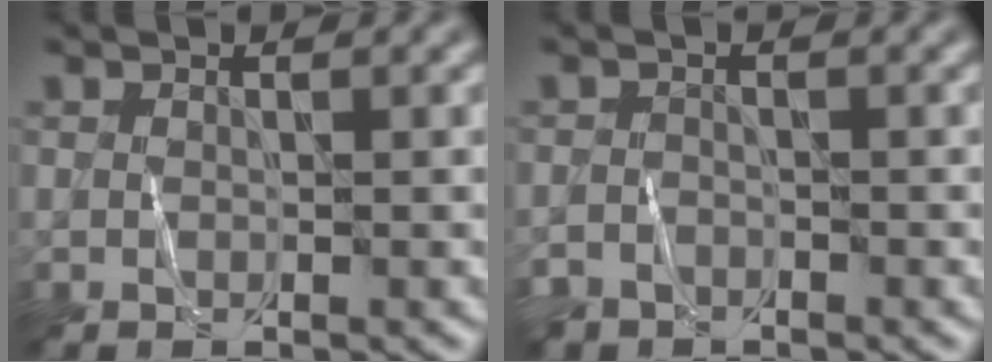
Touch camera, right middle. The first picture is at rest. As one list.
[{"total": 2.3, "force": [-1.9, 1.2, 0.1], "torque": [0.002, 0.001, -0.034]}]